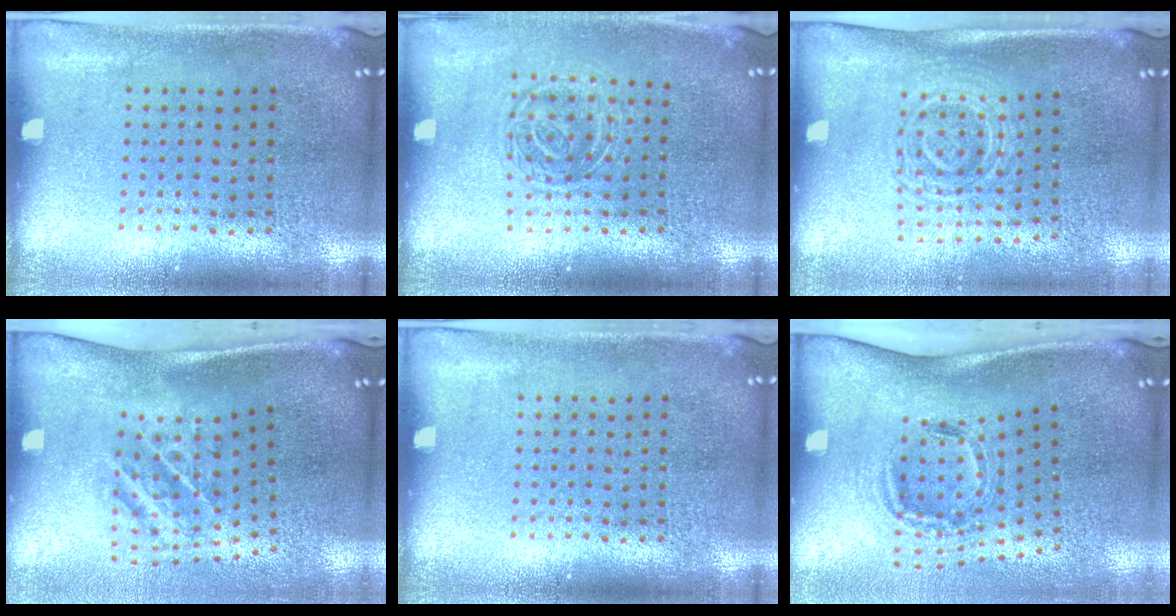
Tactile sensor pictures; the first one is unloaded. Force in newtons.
{"total": 1.3, "press": 1.1, "slide": 0.7}
{"total": 1.6, "press": 1.3, "slide": 0.9}
{"total": 2.2, "press": 1.3, "slide": 1.9}
{"total": 0.0}
{"total": 1.7, "press": 1.2, "slide": 1.3}